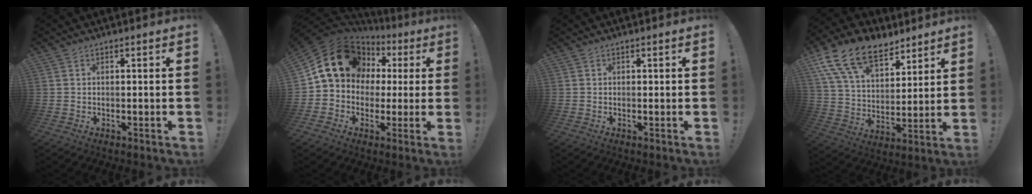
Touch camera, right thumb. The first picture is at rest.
{"total": 18.1, "force": [6.3, 14.3, 9.2], "torque": [-0.148, -0.022, 0.136]}
{"total": 0.0}
{"total": 17.8, "force": [11.3, 10.2, 9.2], "torque": [-0.164, -0.066, 0.212]}